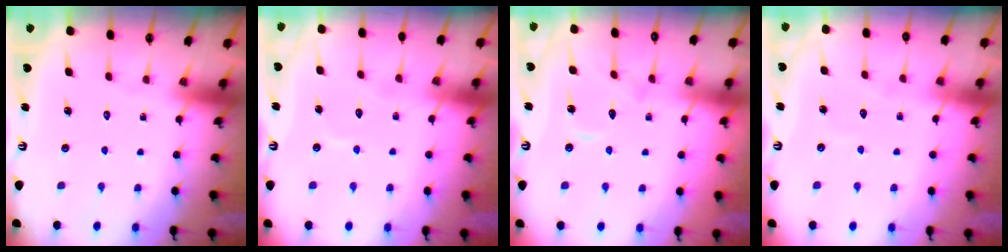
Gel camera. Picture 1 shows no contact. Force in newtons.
{"total": 4.3, "press": 4.3, "slide": 0.4}
{"total": 7.2, "press": 7.2, "slide": 0.2}
{"total": 4.3, "press": 4.3, "slide": 0.3}